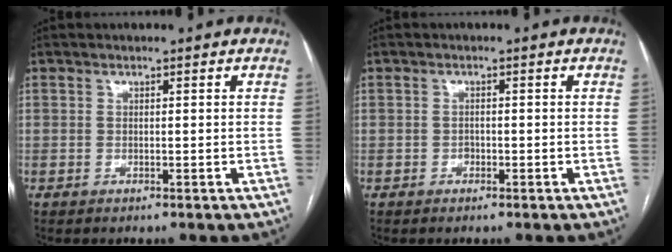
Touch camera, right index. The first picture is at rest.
{"total": 0.9, "force": [-0.6, 0.6, 0.4], "torque": [-0.009, 0.003, -0.010]}